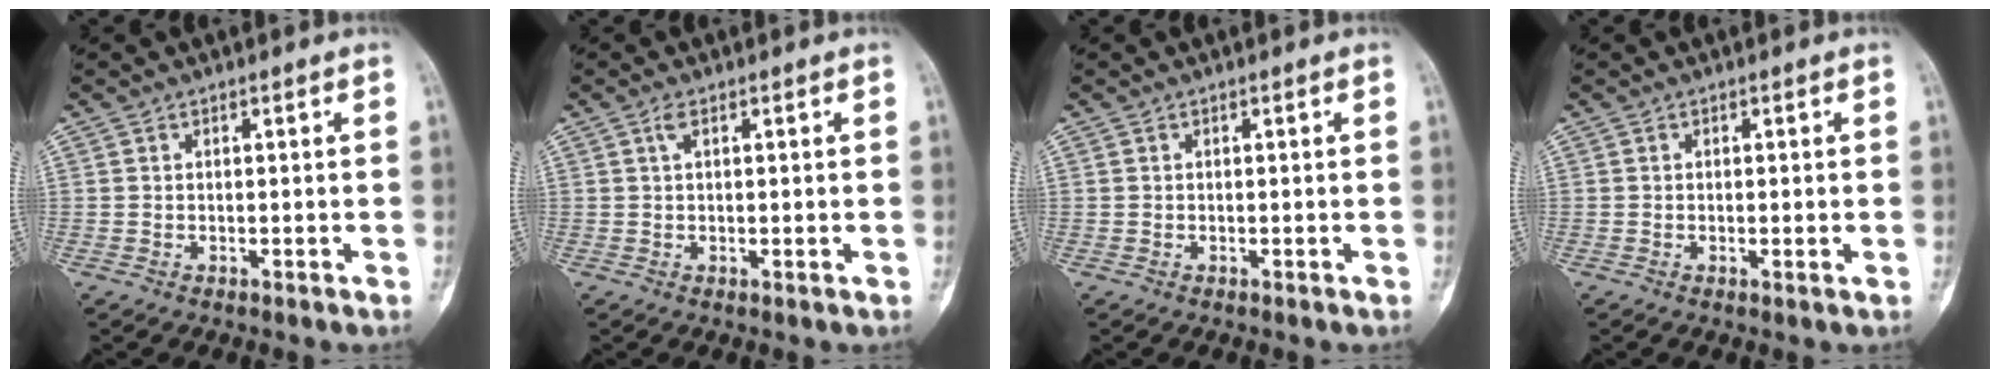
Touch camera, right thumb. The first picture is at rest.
{"total": 1.9, "force": [0.6, 0.6, 1.7], "torque": [-0.031, 0.001, 0.009]}
{"total": 0.0}
{"total": 1.1, "force": [-0.1, 0.2, 1.1], "torque": [-0.012, -0.003, -0.001]}